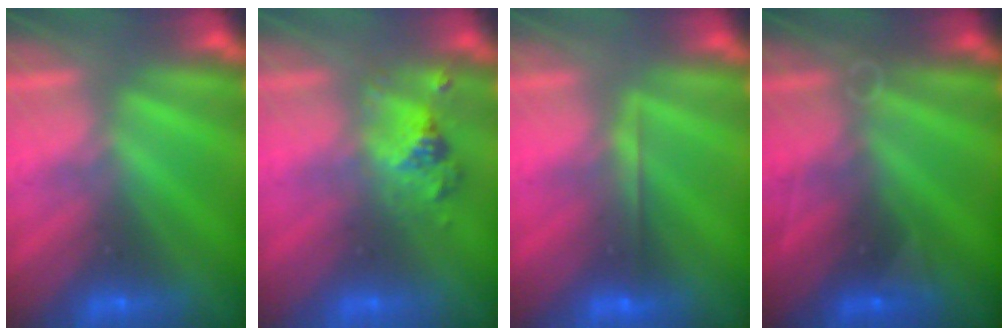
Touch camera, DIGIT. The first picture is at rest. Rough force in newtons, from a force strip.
{"total": 2.4}
{"total": 2.7}
{"total": 2.8}